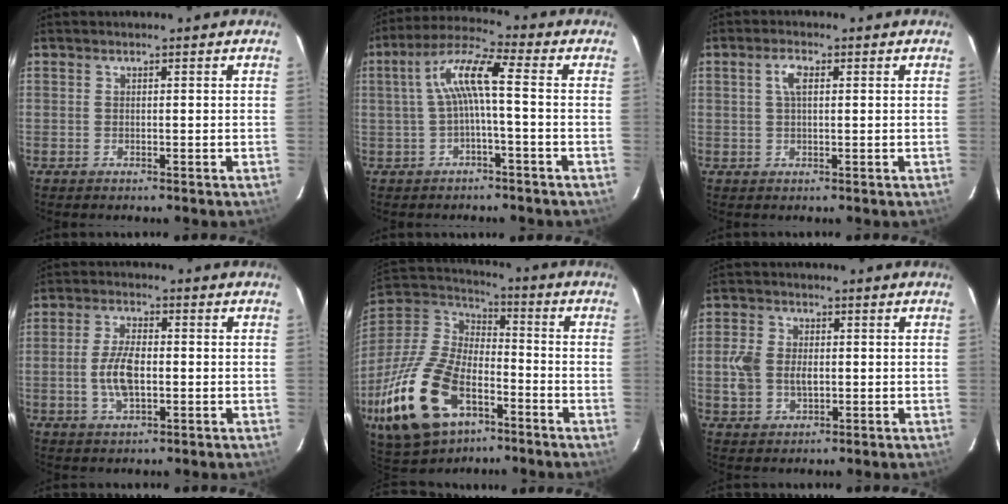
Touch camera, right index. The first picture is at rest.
{"total": 7.6, "force": [-0.6, 0.7, 7.5], "torque": [-0.164, 0.020, -0.008]}
{"total": 2.9, "force": [0.8, 1.2, 2.5], "torque": [-0.050, 0.008, 0.015]}
{"total": 7.3, "force": [-1.0, 3.3, 6.4], "torque": [-0.130, 0.001, -0.018]}
{"total": 28.1, "force": [-13.0, 16.2, 19.0], "torque": [-0.438, -0.029, -0.224]}
{"total": 6.9, "force": [-0.4, 5.0, 4.8], "torque": [-0.107, 0.008, -0.006]}